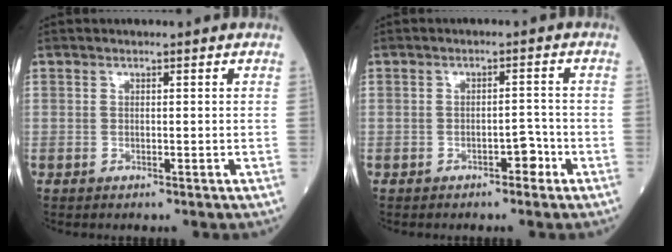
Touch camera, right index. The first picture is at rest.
{"total": 2.4, "force": [-1.4, 1.1, 1.6], "torque": [-0.018, 0.005, -0.021]}